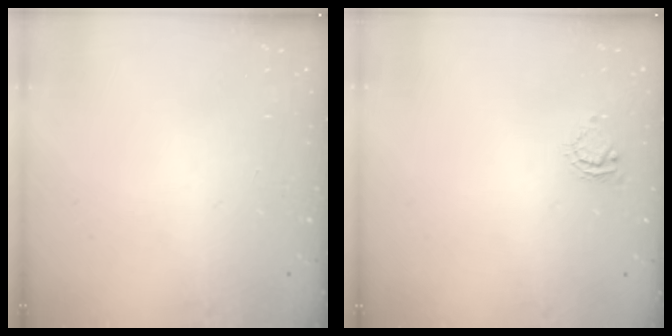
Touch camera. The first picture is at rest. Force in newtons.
{"total": 4.8, "press": 4.8, "slide": 0.5}